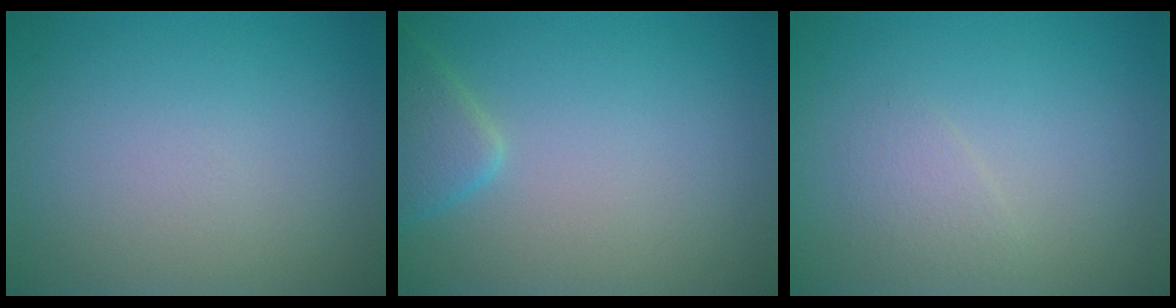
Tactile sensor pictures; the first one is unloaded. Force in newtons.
{"total": 2.4, "press": 2.4, "slide": 0.1}
{"total": 1.3, "press": 1.3, "slide": 0.0}